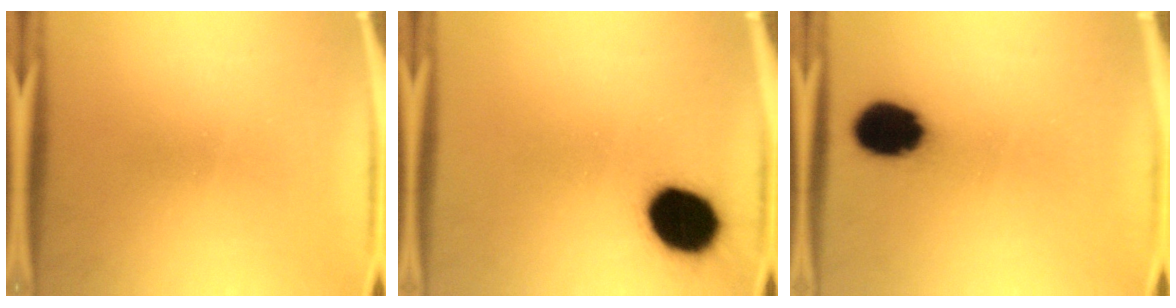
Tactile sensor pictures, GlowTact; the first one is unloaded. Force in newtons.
{"total": 15.8}
{"total": 11.7}